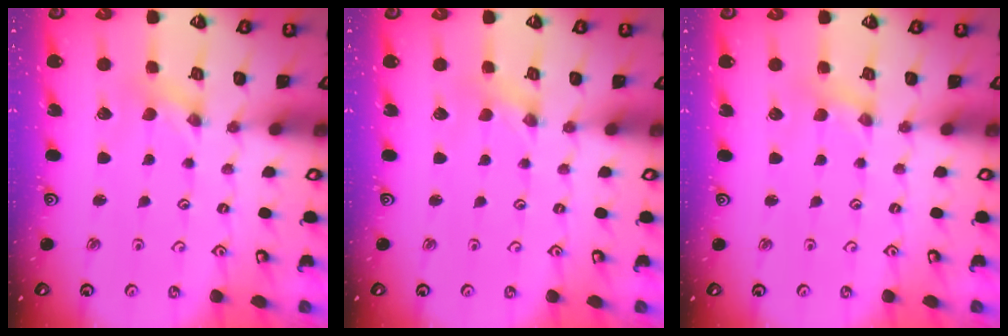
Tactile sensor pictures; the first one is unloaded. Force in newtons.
{"total": 0.0}
{"total": 0.6, "press": 0.6, "slide": 0.1}